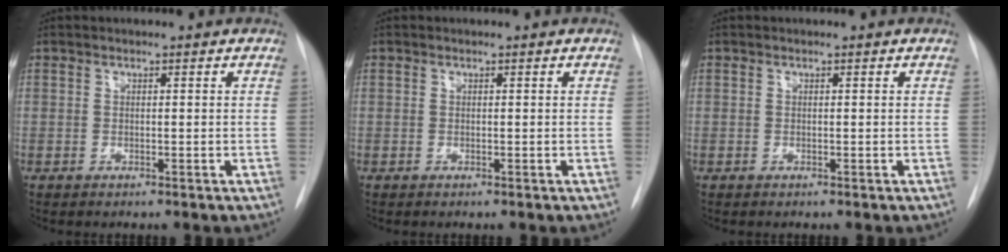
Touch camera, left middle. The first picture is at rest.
{"total": 0.0}
{"total": 0.0}